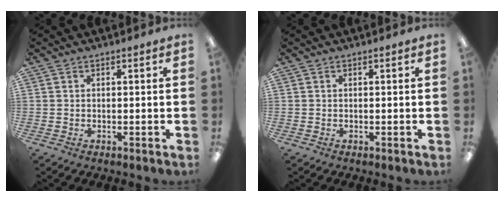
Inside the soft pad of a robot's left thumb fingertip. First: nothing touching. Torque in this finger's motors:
{"motor_torque": [0.00, 0.00, 0.10, 0.11, 0.00]}